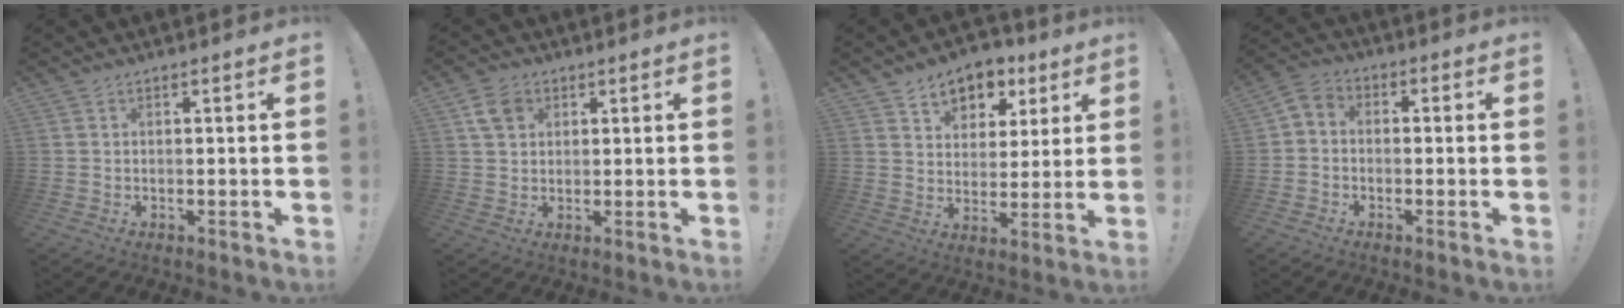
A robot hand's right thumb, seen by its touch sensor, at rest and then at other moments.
{"total": 6.4, "force": [2.9, 4.9, 2.9], "torque": [-0.045, 0.001, 0.057]}
{"total": 9.3, "force": [5.4, 6.9, 3.3], "torque": [-0.040, -0.035, 0.102]}
{"total": 4.0, "force": [-2.9, 2.3, 1.5], "torque": [-0.030, 0.016, -0.055]}